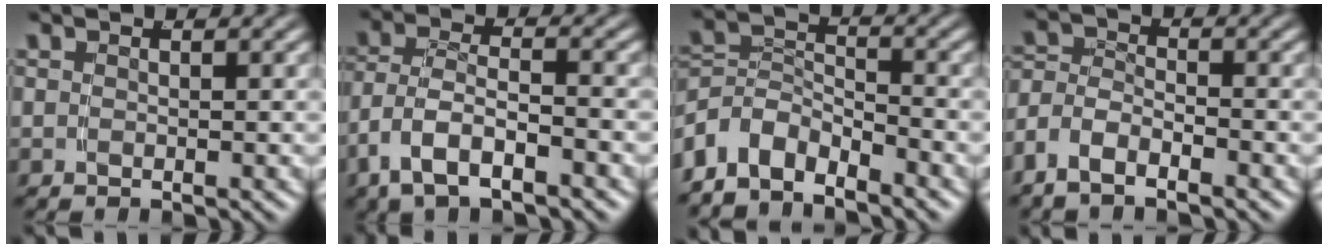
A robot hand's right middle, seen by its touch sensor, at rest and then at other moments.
{"total": 4.5, "force": [-1.7, 2.7, 3.1], "torque": [-0.082, -0.024, -0.020]}
{"total": 6.5, "force": [-3.3, 4.9, 2.9], "torque": [-0.077, -0.032, -0.052]}
{"total": 4.0, "force": [-2.2, 2.8, 1.9], "torque": [-0.054, -0.017, -0.038]}